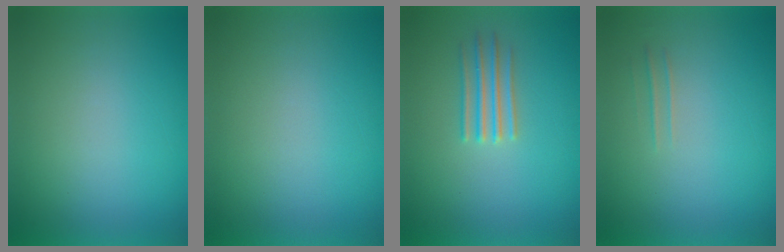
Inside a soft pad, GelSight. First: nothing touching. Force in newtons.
{"total": 1.0}
{"total": 2.9}
{"total": 1.8}